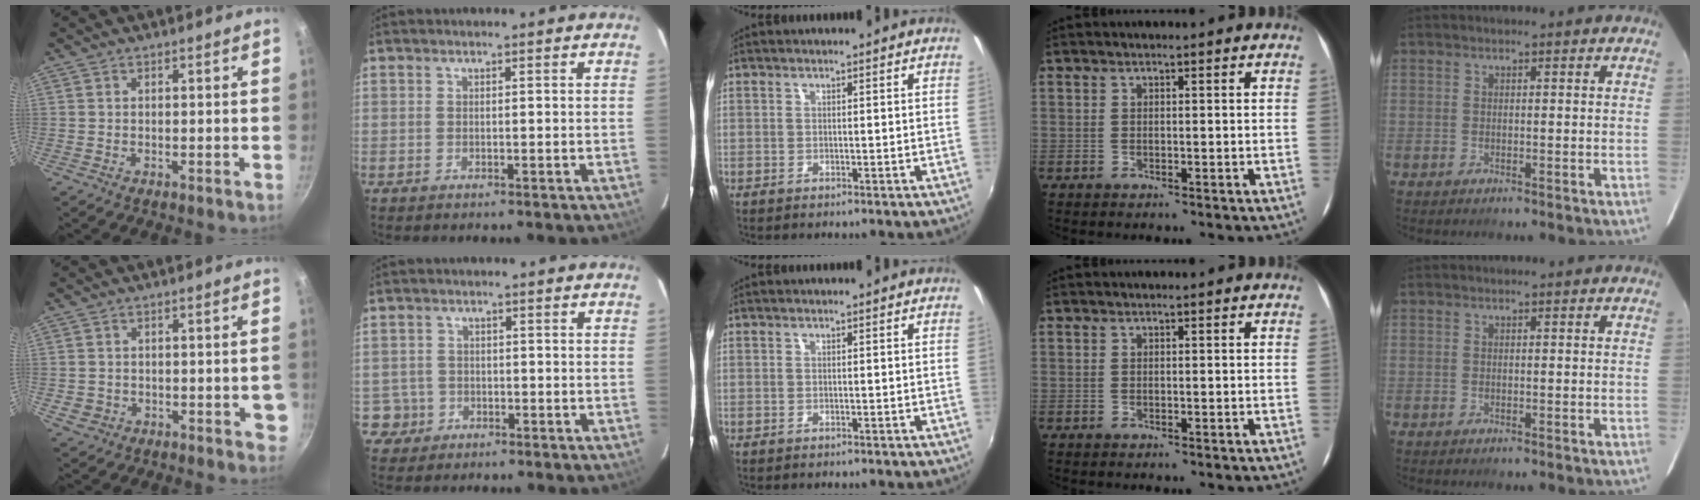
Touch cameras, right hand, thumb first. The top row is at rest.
{"thumb": {"total": 5.4, "force": [-1.4, 3.9, 3.5], "torque": [-0.029, 0.012, -0.014]}, "index": {"total": 4.0, "force": [-1.3, 3.7, -0.1], "torque": [-0.003, 0.021, -0.021]}}